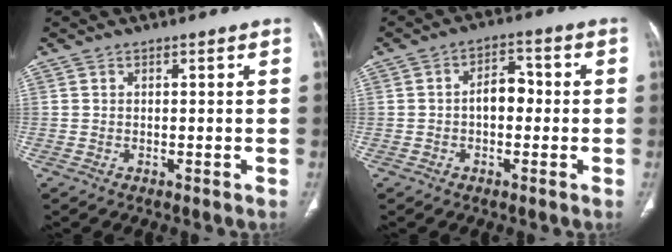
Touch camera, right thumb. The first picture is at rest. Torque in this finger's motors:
{"motor_torque": [0.43, 1.38, 0.66, -0.22, 0.01]}